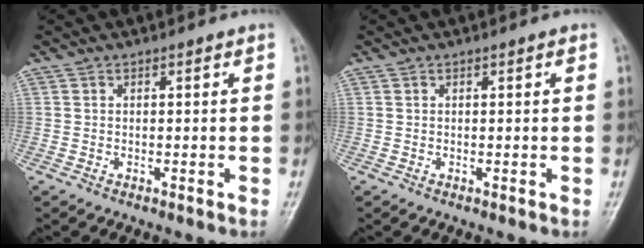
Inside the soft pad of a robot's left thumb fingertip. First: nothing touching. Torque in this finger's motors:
{"motor_torque": [0.08, 0.27, -0.15, -0.01, 0.04]}